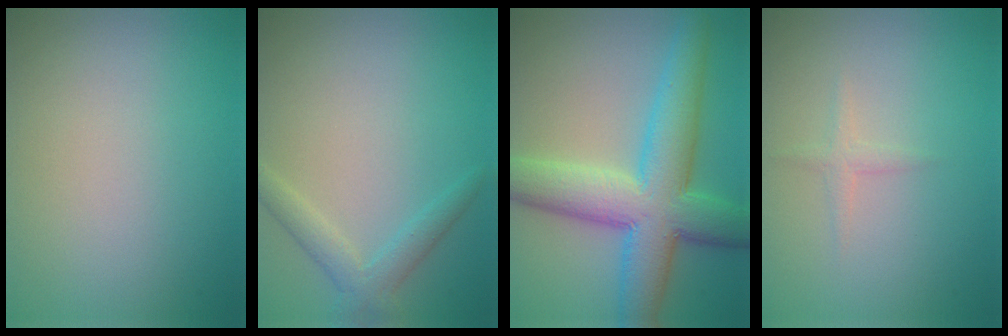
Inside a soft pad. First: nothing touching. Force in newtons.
{"total": 2.3, "press": 2.3, "slide": 0.2}
{"total": 9.4, "press": 9.4, "slide": 0.1}
{"total": 0.9, "press": 0.9, "slide": 0.0}